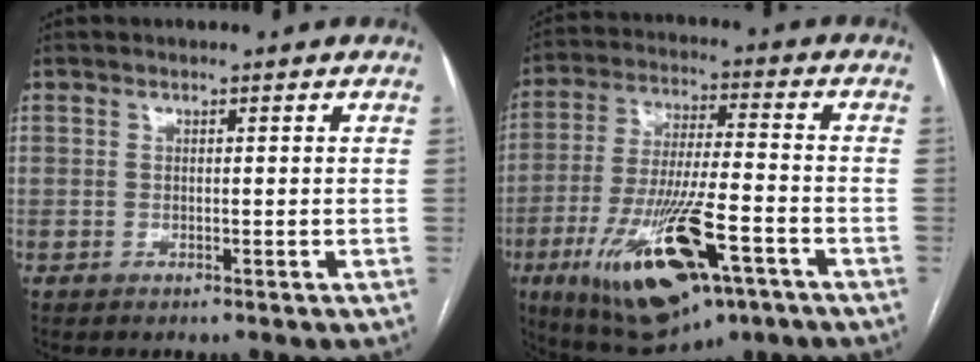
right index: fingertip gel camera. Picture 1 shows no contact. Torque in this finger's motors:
{"motor_torque": [1.41, -0.51, 0.51, 0.21]}